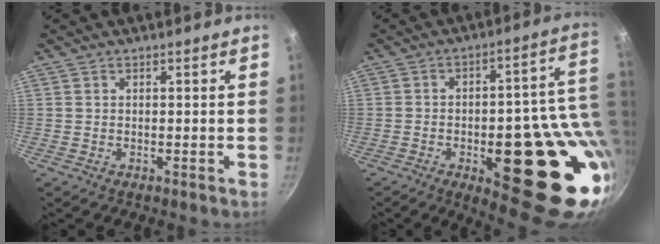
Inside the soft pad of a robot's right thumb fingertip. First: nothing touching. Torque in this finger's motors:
{"motor_torque": [2.60, 2.41, 2.48, -0.29, 0.54]}